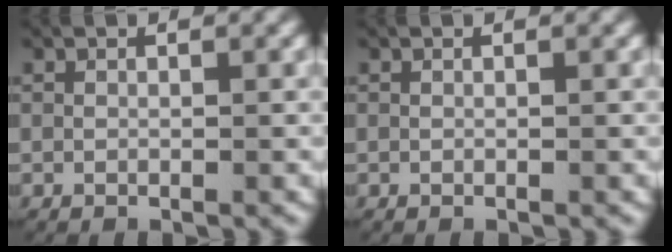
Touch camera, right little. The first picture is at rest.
{"total": 0.0}